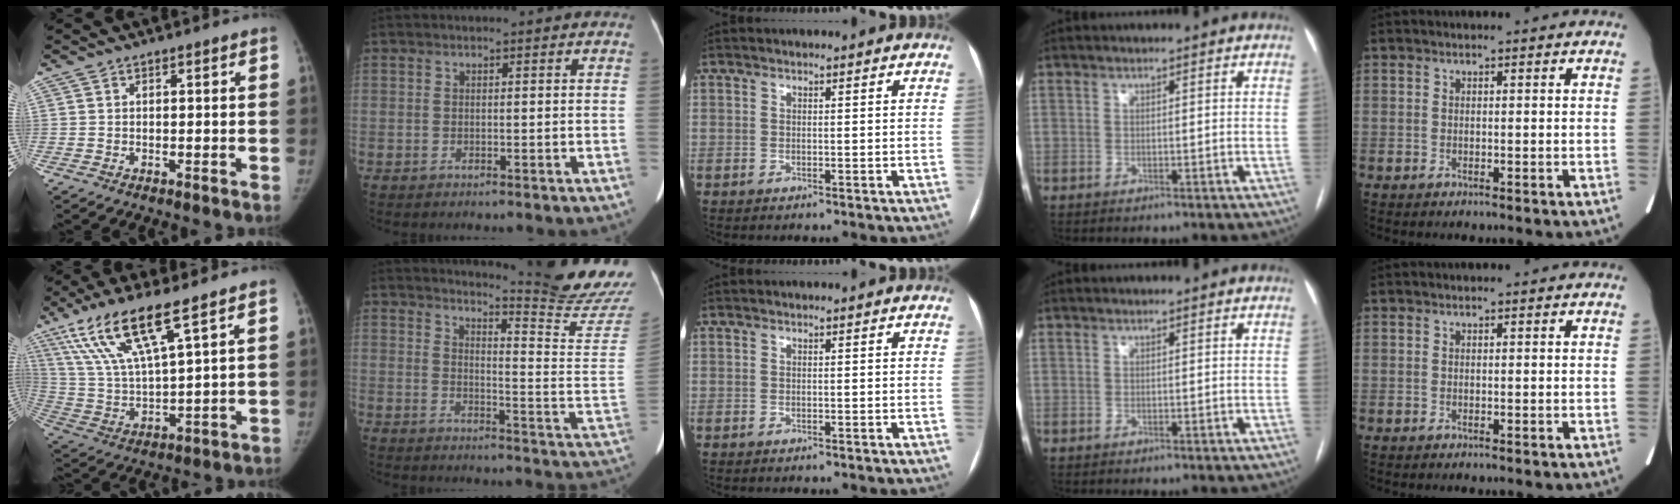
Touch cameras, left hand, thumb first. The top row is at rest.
{"thumb": {"total": 15.2, "force": [9.0, 2.9, 12.0], "torque": [-0.250, -0.030, 0.184]}, "index": {"total": 16.0, "force": [15.1, -3.5, 3.6], "torque": [-0.059, -0.142, 0.178]}}